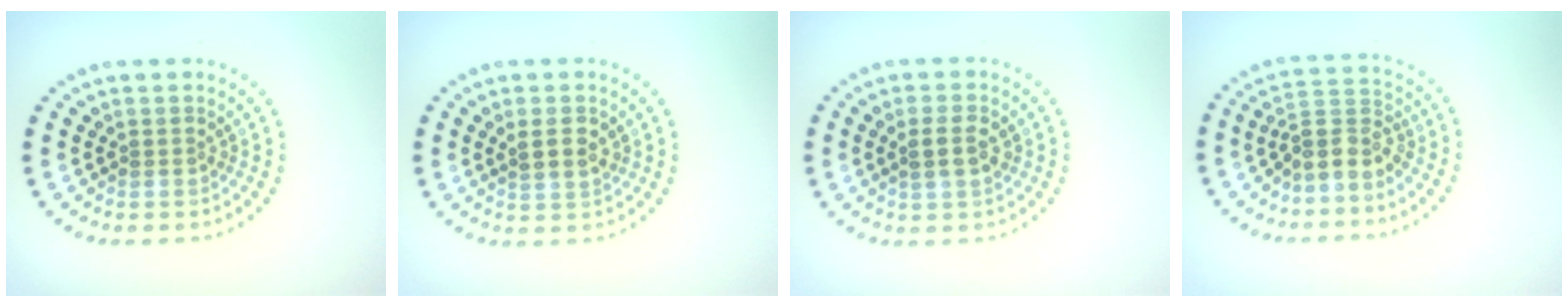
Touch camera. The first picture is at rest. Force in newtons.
{"total": 1.7, "press": 1.5, "slide": 0.6}
{"total": 1.9, "press": 1.8, "slide": 0.2}
{"total": 3.1, "press": 2.6, "slide": 1.8}